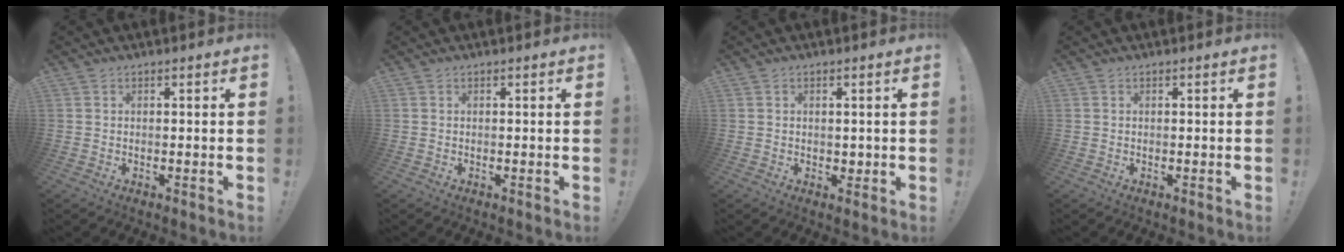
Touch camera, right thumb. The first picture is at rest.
{"total": 0.0}
{"total": 1.8, "force": [0.4, 1.7, 0.5], "torque": [0.007, -0.003, 0.005]}
{"total": 0.0}